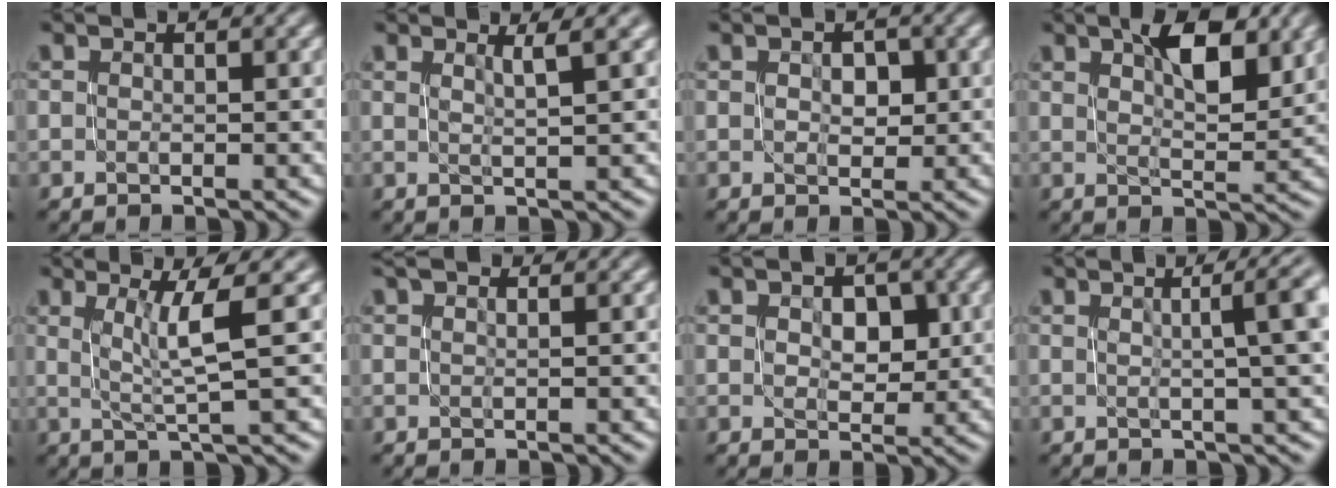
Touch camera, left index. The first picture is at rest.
{"total": 1.9, "force": [1.0, 0.3, 1.6], "torque": [-0.019, 0.002, 0.014]}
{"total": 1.8, "force": [0.2, 1.4, 1.0], "torque": [-0.012, 0.001, 0.005]}
{"total": 5.8, "force": [2.9, 2.0, 4.6], "torque": [-0.061, 0.000, 0.044]}
{"total": 4.1, "force": [1.3, 0.5, 3.9], "torque": [-0.068, 0.004, 0.025]}
{"total": 1.2, "force": [0.8, 0.3, 0.8], "torque": [-0.015, 0.001, 0.002]}
{"total": 2.8, "force": [0.5, 2.0, 1.9], "torque": [-0.025, -0.002, 0.010]}
{"total": 6.0, "force": [1.1, 1.5, 5.7], "torque": [-0.051, 0.014, 0.017]}